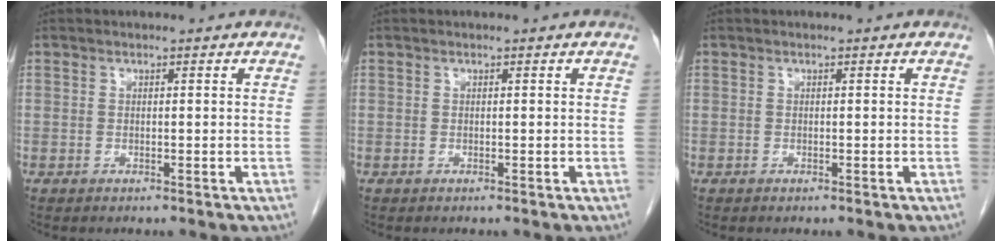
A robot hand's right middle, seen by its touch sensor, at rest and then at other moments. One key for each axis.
{"total": 0.0}
{"total": 0.0}